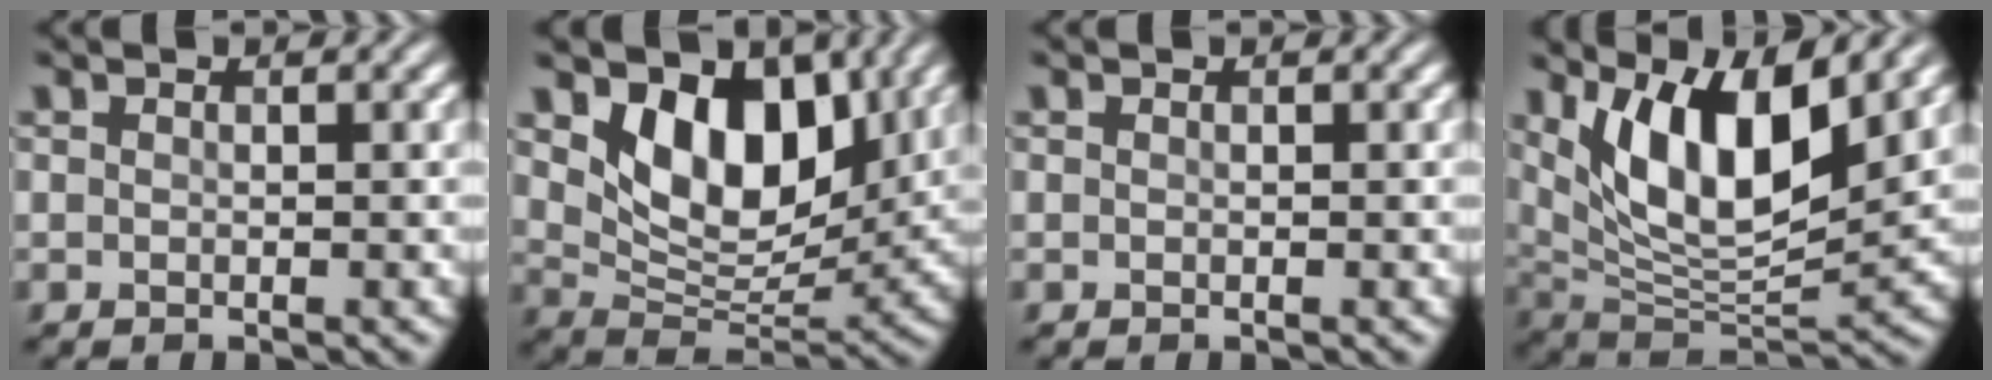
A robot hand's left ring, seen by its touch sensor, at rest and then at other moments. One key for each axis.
{"total": 8.4, "fx": 3.2, "fy": 5.2, "fz": 5.8, "tx": -0.094, "ty": -0.021, "tz": 0.055}
{"total": 0.0}
{"total": 10.0, "fx": 4.3, "fy": 3.9, "fz": 8.1, "tx": -0.139, "ty": -0.015, "tz": 0.083}